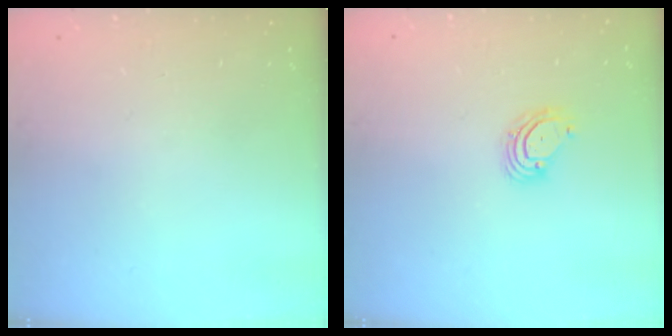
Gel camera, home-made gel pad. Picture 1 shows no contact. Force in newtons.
{"total": 3.9, "press": 3.9, "slide": 0.3}